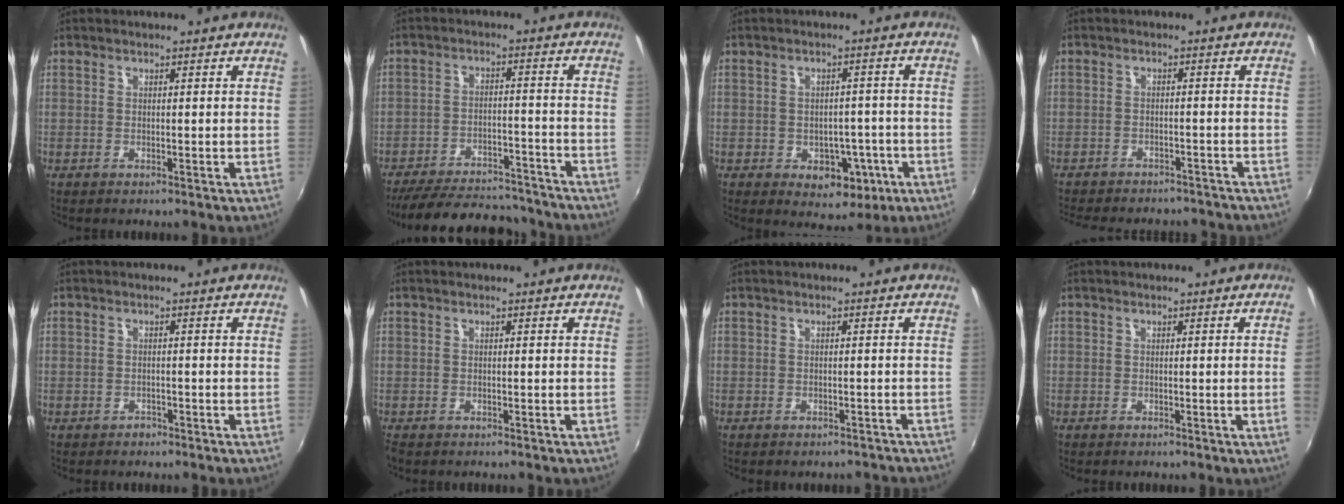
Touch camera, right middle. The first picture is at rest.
{"total": 20.5, "force": [-17.8, 6.7, 7.6], "torque": [-0.161, 0.016, -0.237]}
{"total": 7.2, "force": [-2.9, 5.4, 3.8], "torque": [-0.062, 0.008, -0.023]}
{"total": 14.2, "force": [-12.4, 4.5, 5.4], "torque": [-0.118, -0.014, -0.164]}
{"total": 1.3, "force": [-1.0, 0.8, 0.2], "torque": [-0.006, 0.000, -0.015]}
{"total": 1.0, "force": [-0.8, 0.5, 0.3], "torque": [-0.009, -0.006, -0.017]}
{"total": 5.0, "force": [-4.5, 1.7, 1.4], "torque": [-0.023, -0.007, -0.048]}
{"total": 2.0, "force": [0.0, -1.2, 1.6], "torque": [-0.016, -0.015, 0.002]}